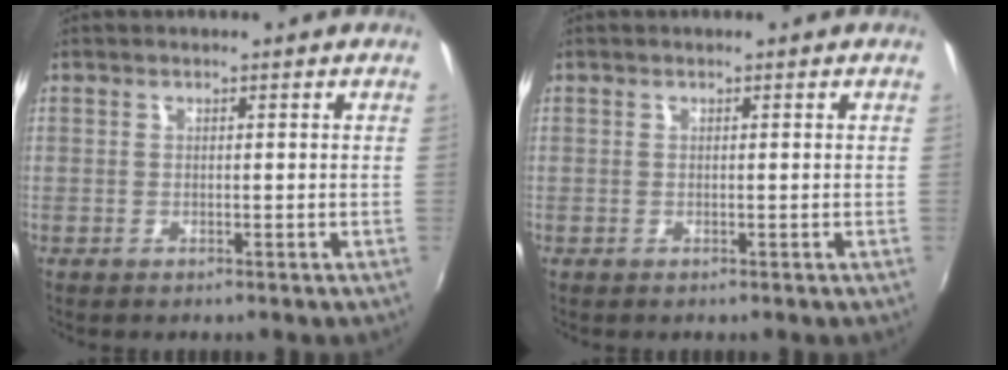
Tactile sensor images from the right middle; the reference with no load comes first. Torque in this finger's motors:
{"motor_torque": [0.04, -0.01, -0.01, 0.00]}